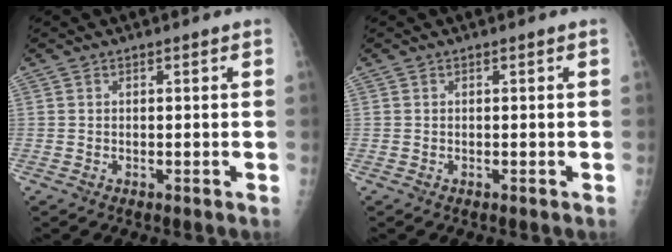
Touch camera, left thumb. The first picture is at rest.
{"total": 0.0}